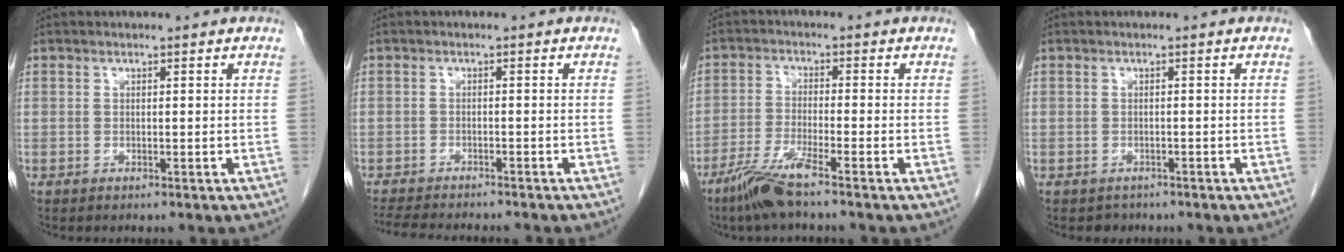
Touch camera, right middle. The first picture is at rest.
{"total": 10.7, "force": [-9.7, 1.7, 4.3], "torque": [-0.069, -0.013, -0.135]}
{"total": 6.3, "force": [-4.5, -0.3, 4.3], "torque": [-0.093, -0.019, -0.095]}
{"total": 1.8, "force": [-1.4, 1.1, -0.1], "torque": [-0.008, 0.001, -0.022]}